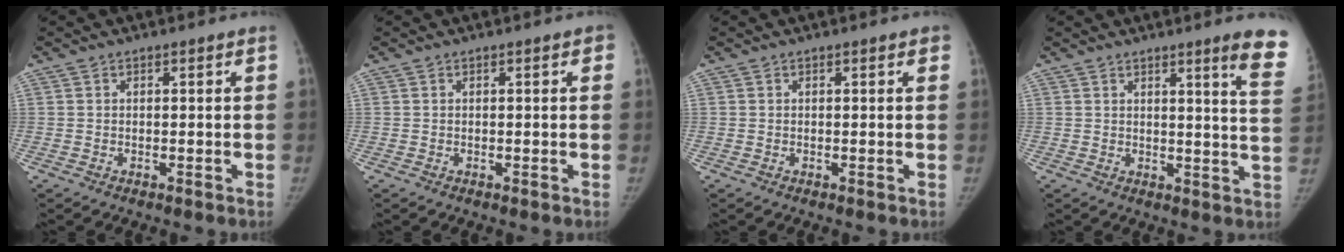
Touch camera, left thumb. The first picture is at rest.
{"total": 0.8, "force": [0.2, 0.4, 0.6], "torque": [-0.005, 0.002, 0.001]}
{"total": 0.8, "force": [0.5, 0.3, 0.6], "torque": [-0.007, 0.001, 0.002]}
{"total": 9.8, "force": [6.6, 0.0, 7.2], "torque": [-0.075, -0.040, 0.060]}